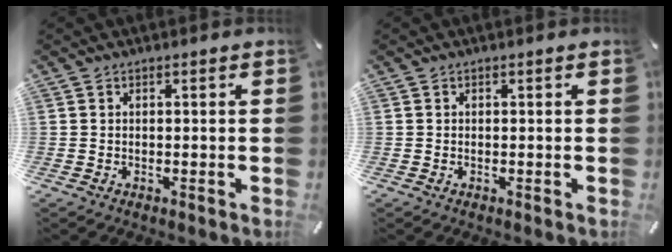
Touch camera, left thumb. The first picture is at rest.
{"total": 0.0}